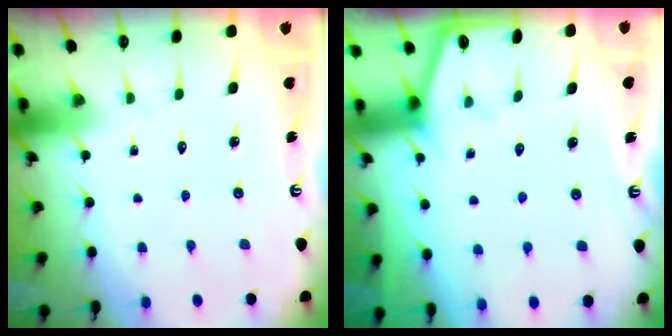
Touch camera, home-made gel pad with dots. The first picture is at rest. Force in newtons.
{"total": 2.4, "press": 2.4, "slide": 0.4}